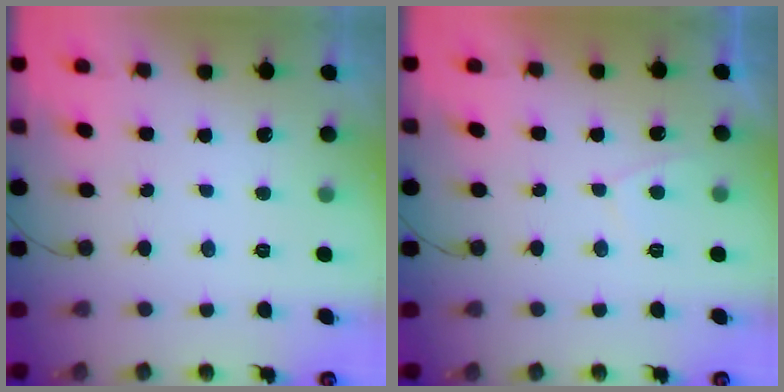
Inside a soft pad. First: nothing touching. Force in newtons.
{"total": 2.5, "press": 2.4, "slide": 0.7}